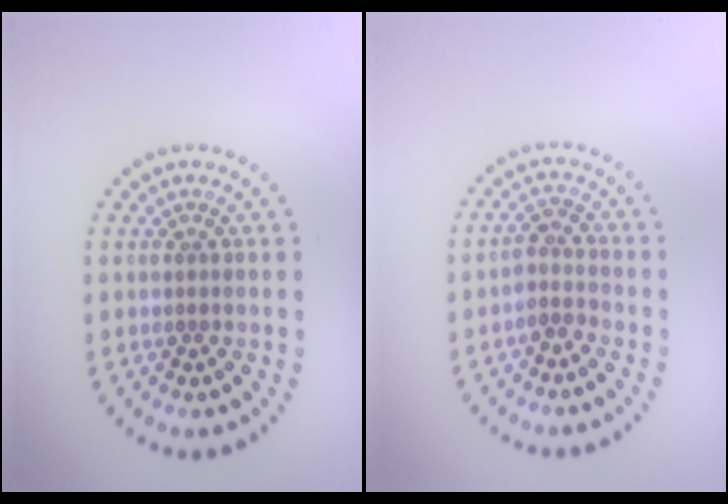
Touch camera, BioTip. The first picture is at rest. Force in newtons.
{"total": 1.9, "press": 1.5, "slide": 1.1}